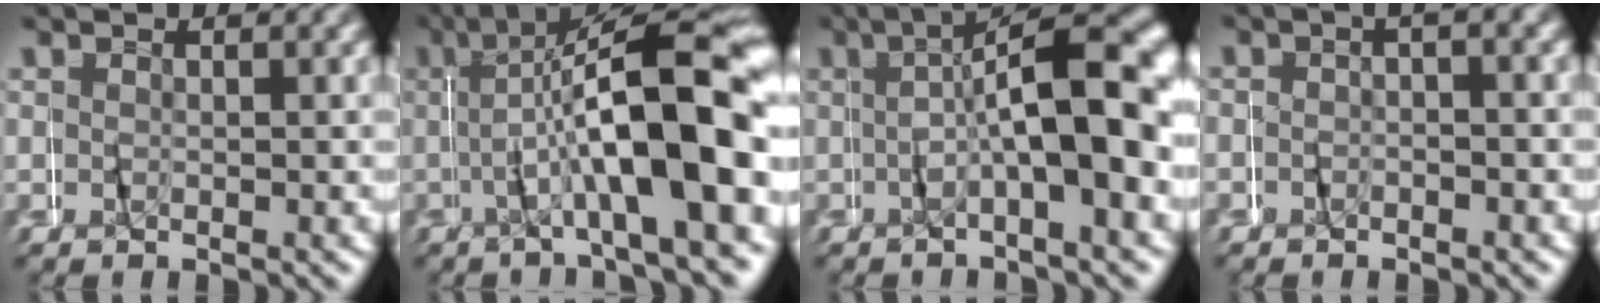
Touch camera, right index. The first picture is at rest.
{"total": 13.5, "force": [0.4, 5.3, 12.4], "torque": [-0.180, 0.009, 0.007]}
{"total": 11.3, "force": [0.8, 4.4, 10.4], "torque": [-0.114, 0.025, -0.001]}
{"total": 1.0, "force": [-0.5, 0.2, 0.9], "torque": [-0.017, 0.010, -0.015]}